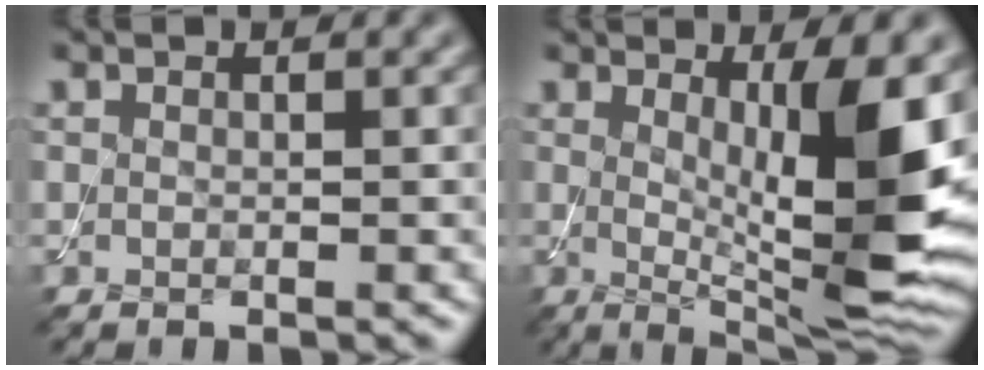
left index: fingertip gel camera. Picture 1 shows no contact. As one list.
[{"total": 10.5, "force": [1.2, 2.5, 10.1], "torque": [-0.150, -0.022, 0.028]}]